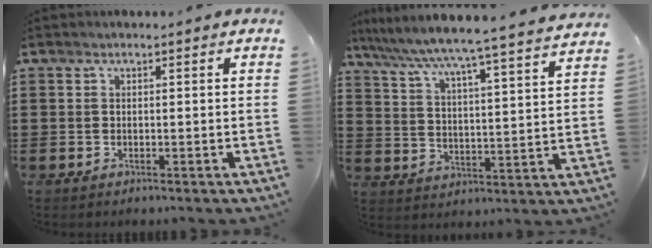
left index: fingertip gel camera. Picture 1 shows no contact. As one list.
[{"total": 5.2, "force": [4.6, -1.3, 2.1], "torque": [-0.064, -0.053, 0.065]}]